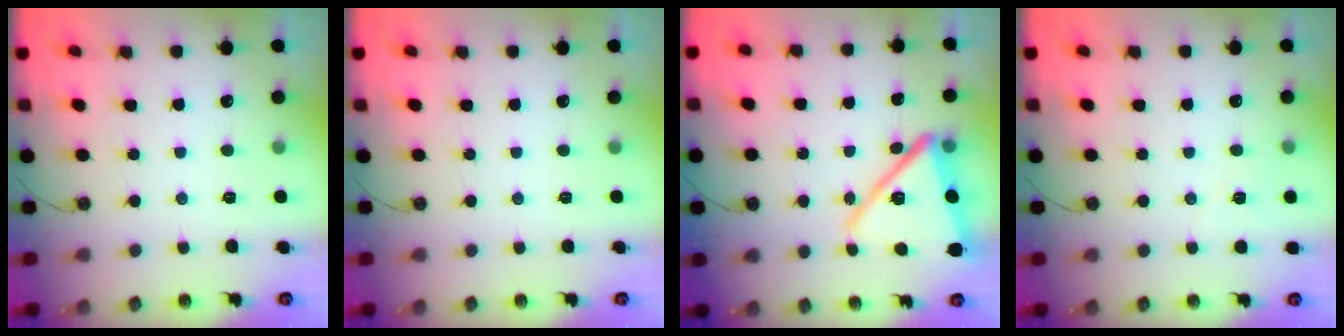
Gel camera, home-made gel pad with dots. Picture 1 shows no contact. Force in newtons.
{"total": 0.0}
{"total": 18.2, "press": 18.1, "slide": 1.4}
{"total": 3.2, "press": 3.1, "slide": 0.8}